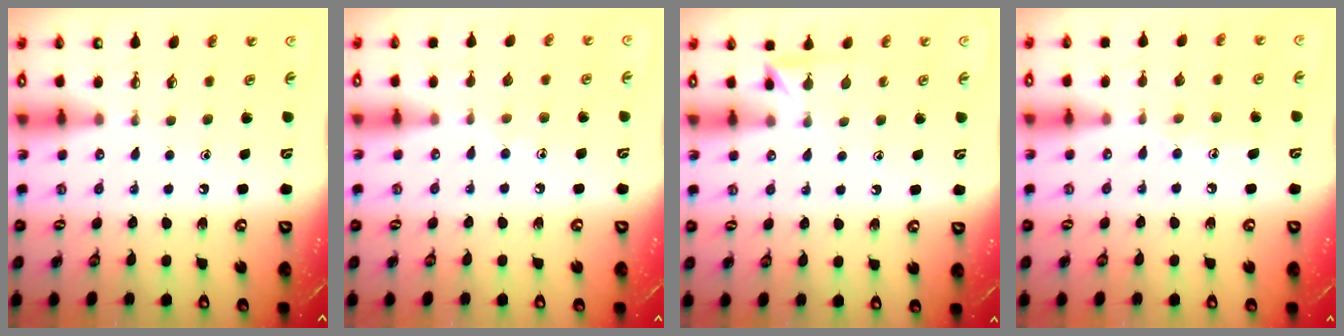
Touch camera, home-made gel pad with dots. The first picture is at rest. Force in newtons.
{"total": 7.3, "press": 7.2, "slide": 0.7}
{"total": 2.9, "press": 2.9, "slide": 0.3}
{"total": 7.3, "press": 7.3, "slide": 0.4}